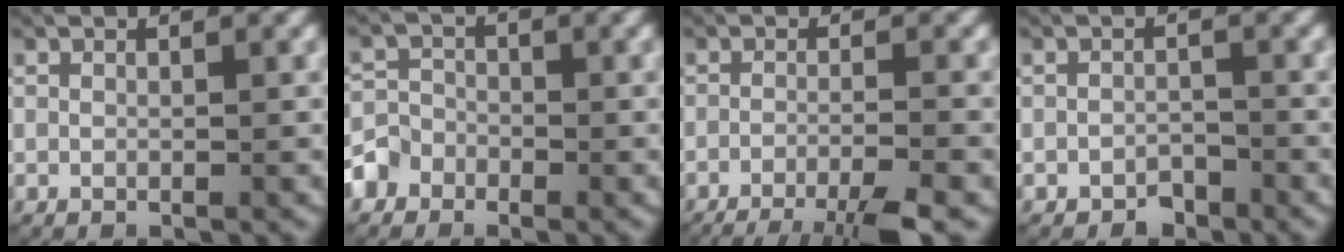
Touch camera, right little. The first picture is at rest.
{"total": 3.8, "force": [-2.0, 3.2, 0.7], "torque": [-0.019, -0.007, -0.040]}
{"total": 8.3, "force": [-6.9, 2.4, 4.0], "torque": [-0.051, -0.022, -0.097]}
{"total": 1.8, "force": [-1.6, 0.8, 0.0], "torque": [0.010, -0.002, -0.030]}